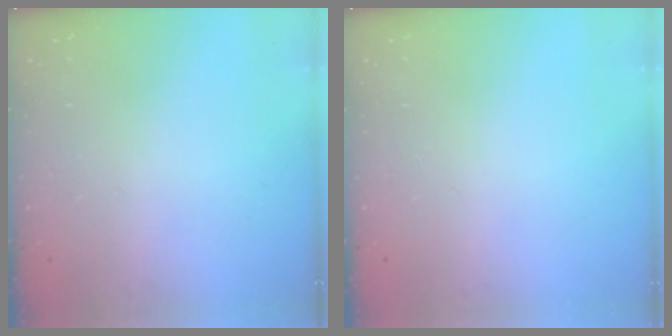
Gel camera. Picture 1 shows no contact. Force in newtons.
{"total": 0.0}